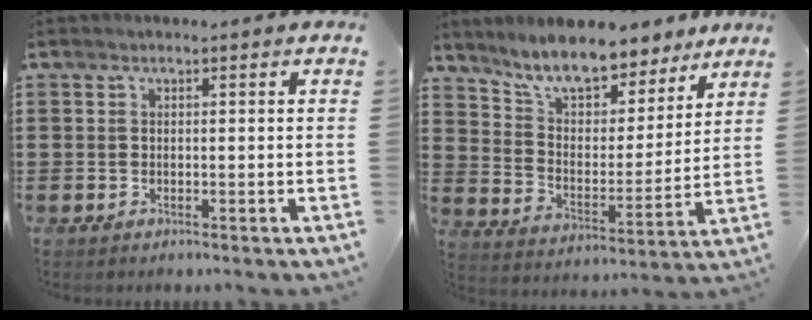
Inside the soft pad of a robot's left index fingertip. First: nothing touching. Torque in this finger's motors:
{"motor_torque": [1.11, -1.02, 0.96, 0.21]}